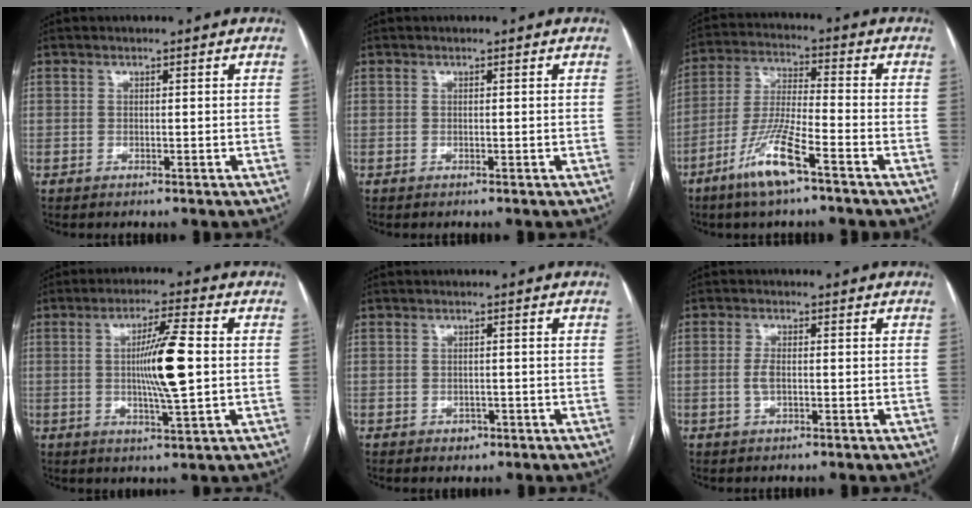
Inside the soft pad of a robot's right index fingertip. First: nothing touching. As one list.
[{"total": 0.0}, {"total": 10.4, "force": [-6.2, 0.8, 8.3], "torque": [-0.173, -0.015, -0.121]}, {"total": 9.3, "force": [0.2, 0.6, 9.2], "torque": [-0.161, 0.002, 0.003]}, {"total": 1.6, "force": [-0.7, 1.4, 0.5], "torque": [-0.003, 0.004, -0.006]}, {"total": 2.2, "force": [-0.4, 0.9, 2.0], "torque": [-0.045, 0.001, -0.006]}]